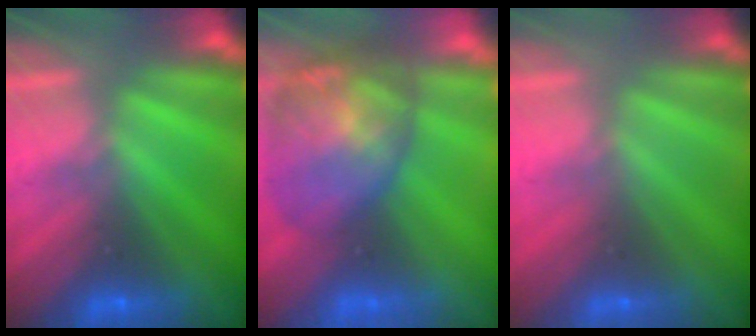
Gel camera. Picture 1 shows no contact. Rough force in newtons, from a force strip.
{"total": 6.9}
{"total": 3.0}